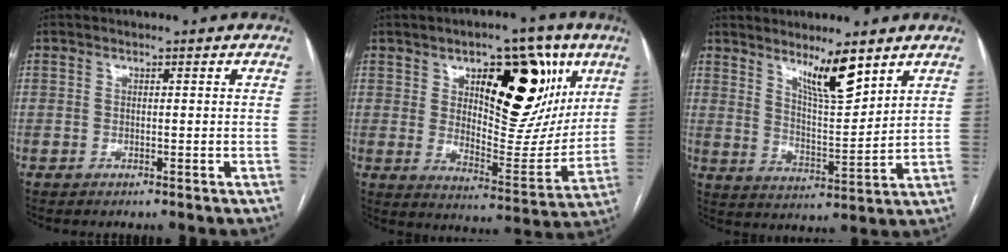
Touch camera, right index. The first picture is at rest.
{"total": 19.6, "force": [8.3, 8.5, 15.6], "torque": [-0.208, 0.006, 0.130]}
{"total": 8.1, "force": [6.0, 0.7, 5.5], "torque": [-0.101, -0.014, 0.111]}